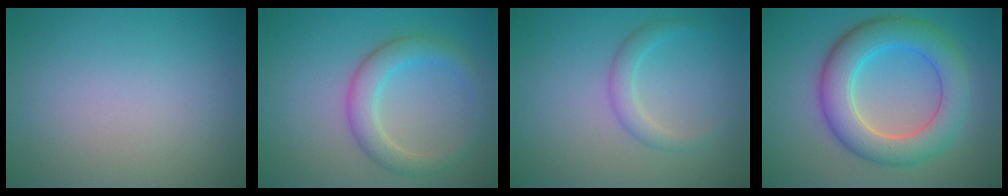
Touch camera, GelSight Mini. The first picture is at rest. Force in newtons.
{"total": 3.7, "press": 3.7, "slide": 0.1}
{"total": 1.9, "press": 1.9, "slide": 0.1}
{"total": 7.2, "press": 7.2, "slide": 0.3}